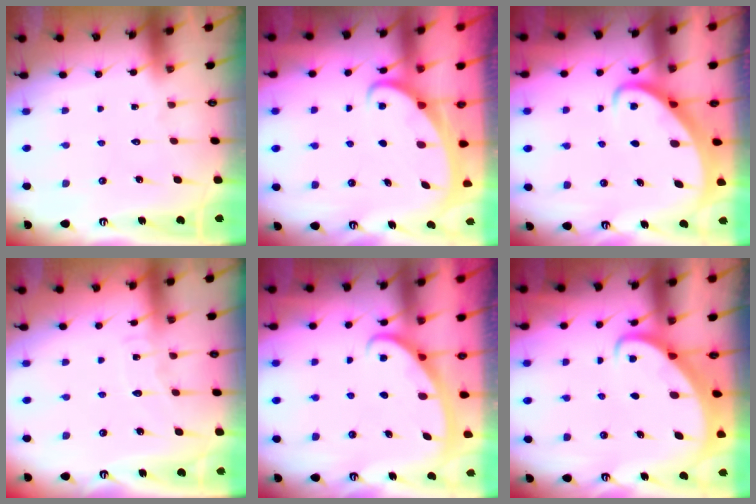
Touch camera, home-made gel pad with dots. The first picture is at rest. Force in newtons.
{"total": 2.1, "press": 2.1, "slide": 0.3}
{"total": 2.8, "press": 2.8, "slide": 0.3}
{"total": 5.6, "press": 5.6, "slide": 0.5}
{"total": 2.9, "press": 2.8, "slide": 0.4}
{"total": 3.3, "press": 3.2, "slide": 0.6}